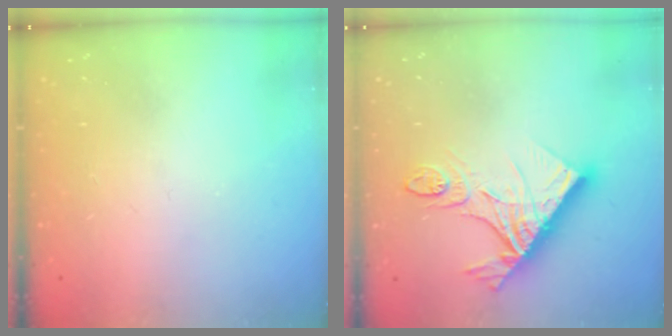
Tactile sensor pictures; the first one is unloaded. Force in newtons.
{"total": 18.3, "press": 18.2, "slide": 1.8}